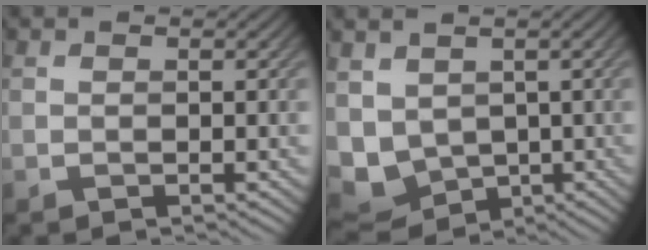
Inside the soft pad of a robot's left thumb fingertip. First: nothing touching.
{"total": 7.1, "force": [0.8, 5.8, 4.0], "torque": [-0.123, -0.028, 0.024]}